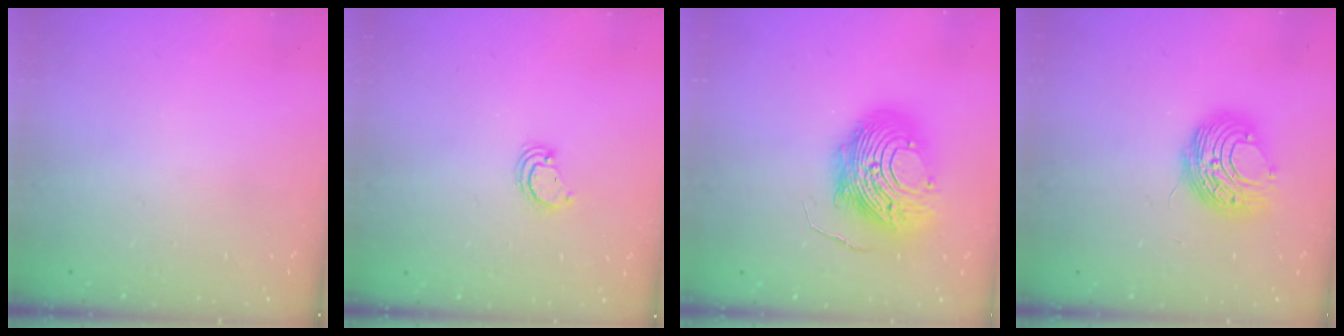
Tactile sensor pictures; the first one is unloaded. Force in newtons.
{"total": 2.5, "press": 2.5, "slide": 0.2}
{"total": 15.7, "press": 15.6, "slide": 1.5}
{"total": 9.9, "press": 9.9, "slide": 0.4}